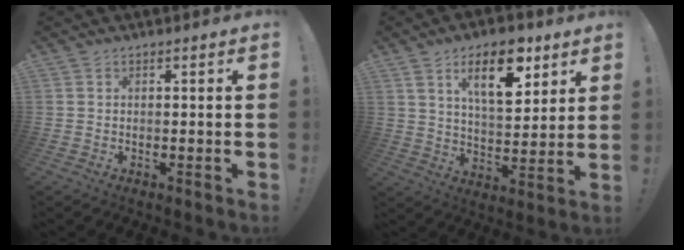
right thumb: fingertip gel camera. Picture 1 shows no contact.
{"total": 15.2, "force": [8.3, 6.5, 11.0], "torque": [-0.166, -0.027, 0.137]}